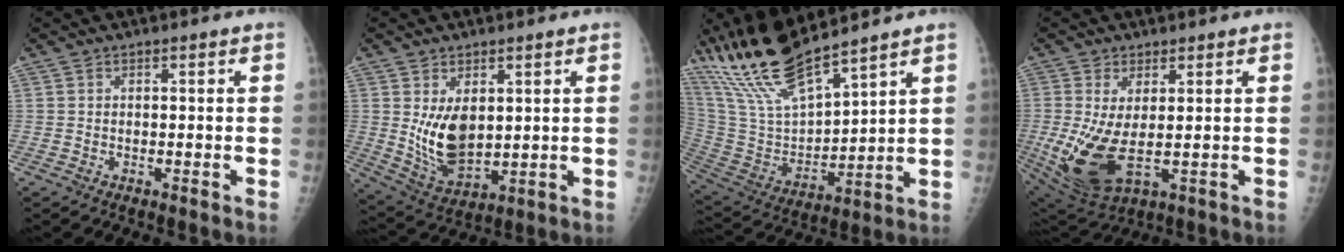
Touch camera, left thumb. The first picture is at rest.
{"total": 9.6, "force": [2.0, 5.6, 7.6], "torque": [-0.119, -0.026, 0.058]}
{"total": 17.2, "force": [14.6, 2.8, 8.6], "torque": [-0.161, -0.068, 0.303]}
{"total": 11.5, "force": [-0.5, 5.3, 10.1], "torque": [-0.208, -0.018, 0.012]}